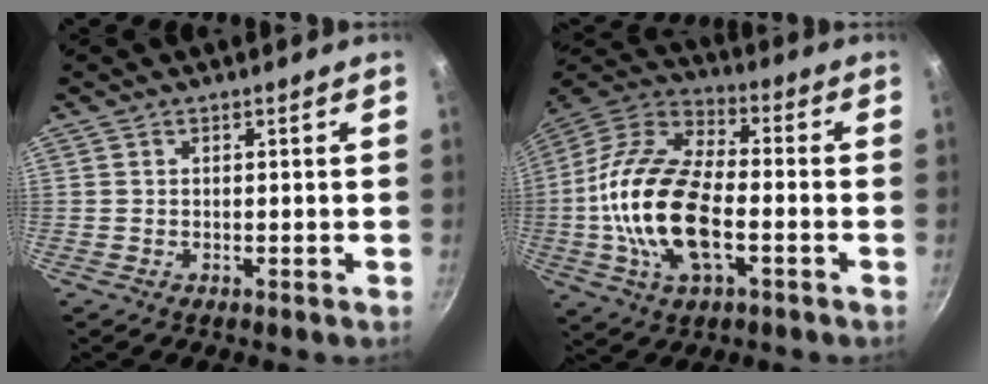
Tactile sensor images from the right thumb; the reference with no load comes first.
{"total": 20.8, "force": [-3.5, 10.5, 17.6], "torque": [-0.359, 0.024, -0.066]}